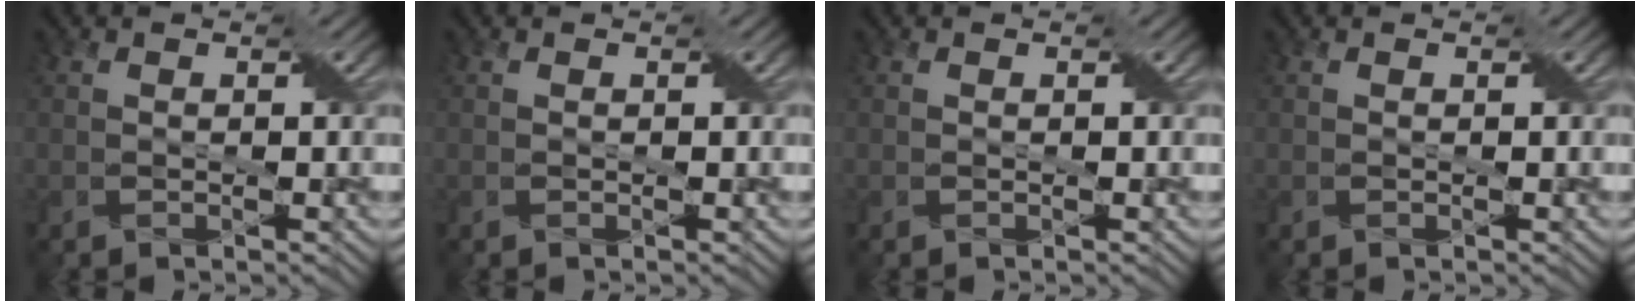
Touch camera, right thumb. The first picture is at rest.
{"total": 0.0}
{"total": 0.0}
{"total": 0.0}